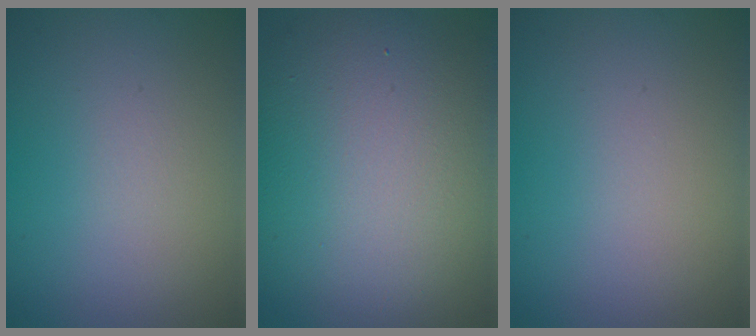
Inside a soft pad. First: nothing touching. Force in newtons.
{"total": 13.1, "press": 13.1, "slide": 0.2}
{"total": 0.0}